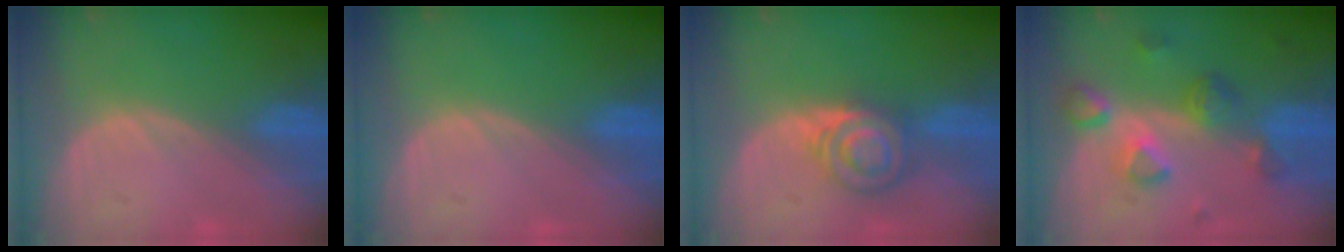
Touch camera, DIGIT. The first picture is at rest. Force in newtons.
{"total": 0.0}
{"total": 6.0, "press": 5.8, "slide": 1.2}
{"total": 7.7, "press": 6.9, "slide": 3.4}